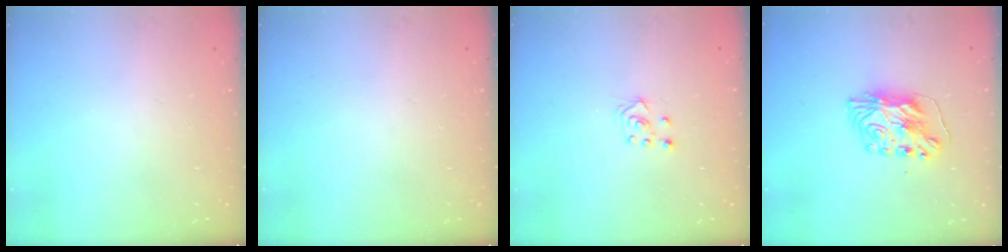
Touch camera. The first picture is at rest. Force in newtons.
{"total": 0.0}
{"total": 3.4, "press": 3.4, "slide": 0.3}
{"total": 7.7, "press": 7.7, "slide": 0.8}